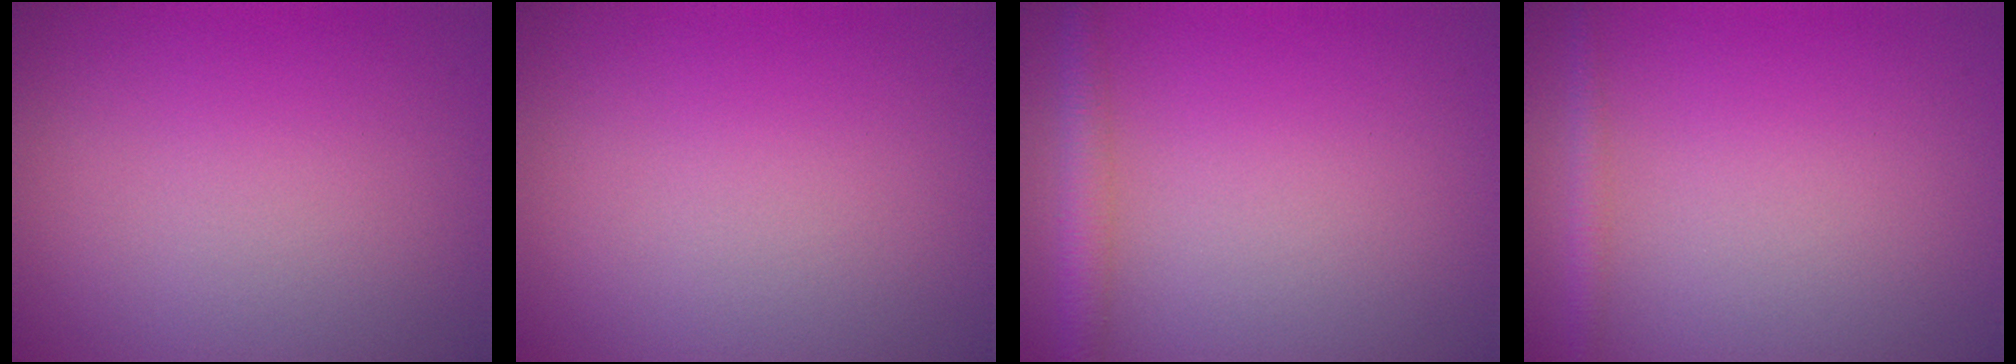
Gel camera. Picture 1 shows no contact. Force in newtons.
{"total": 0.0}
{"total": 2.4, "press": 2.4, "slide": 0.1}
{"total": 1.3, "press": 1.3, "slide": 0.1}